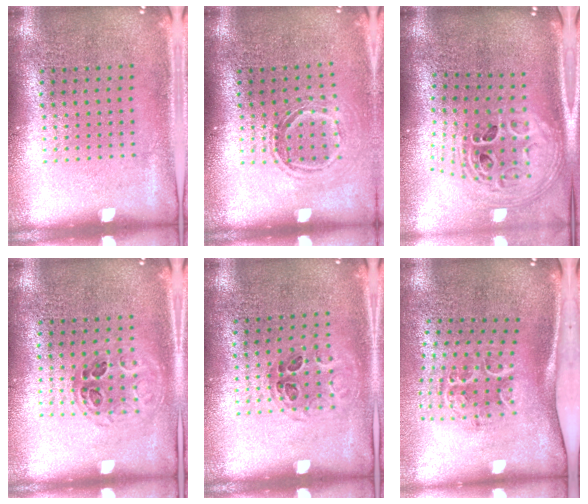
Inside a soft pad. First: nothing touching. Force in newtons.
{"total": 1.5, "press": 1.2, "slide": 0.9}
{"total": 2.9, "press": 2.1, "slide": 2.1}
{"total": 0.9, "press": 0.9, "slide": 0.2}
{"total": 1.0, "press": 0.7, "slide": 0.6}
{"total": 1.5, "press": 1.3, "slide": 0.8}